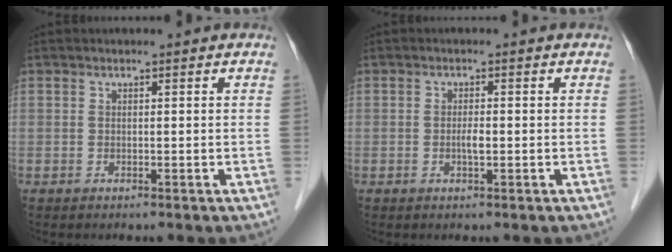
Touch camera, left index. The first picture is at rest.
{"total": 1.6, "force": [-0.4, 0.3, 1.5], "torque": [-0.030, -0.001, -0.008]}